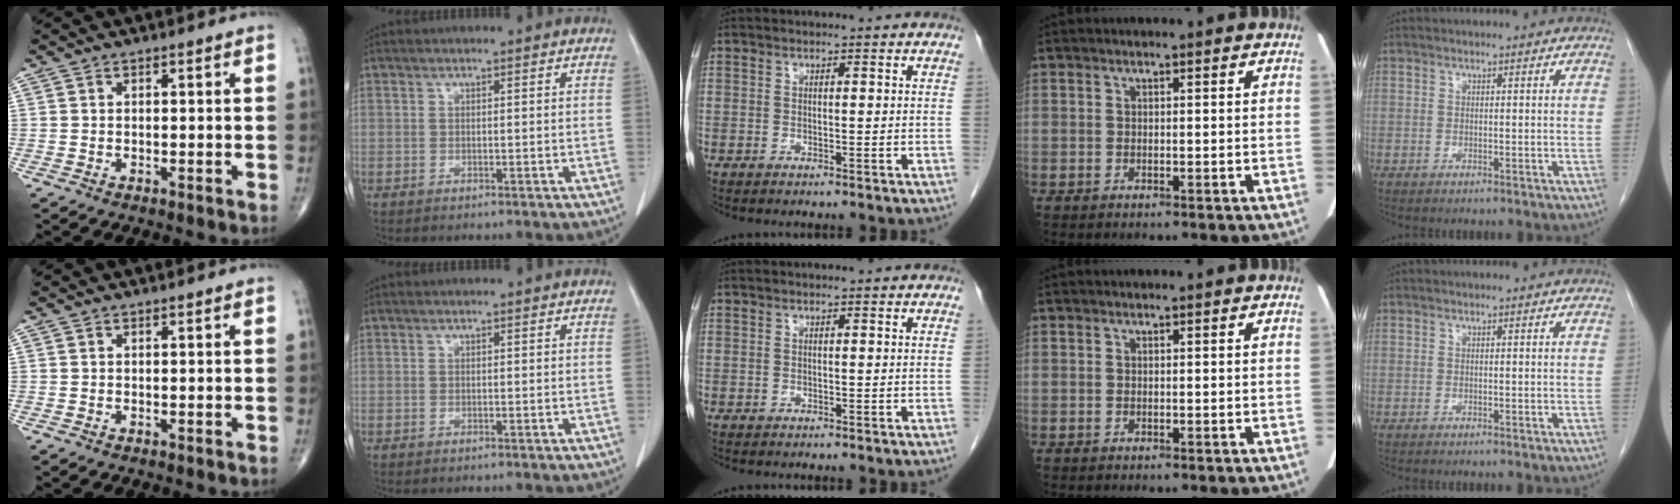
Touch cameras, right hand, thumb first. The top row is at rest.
{}